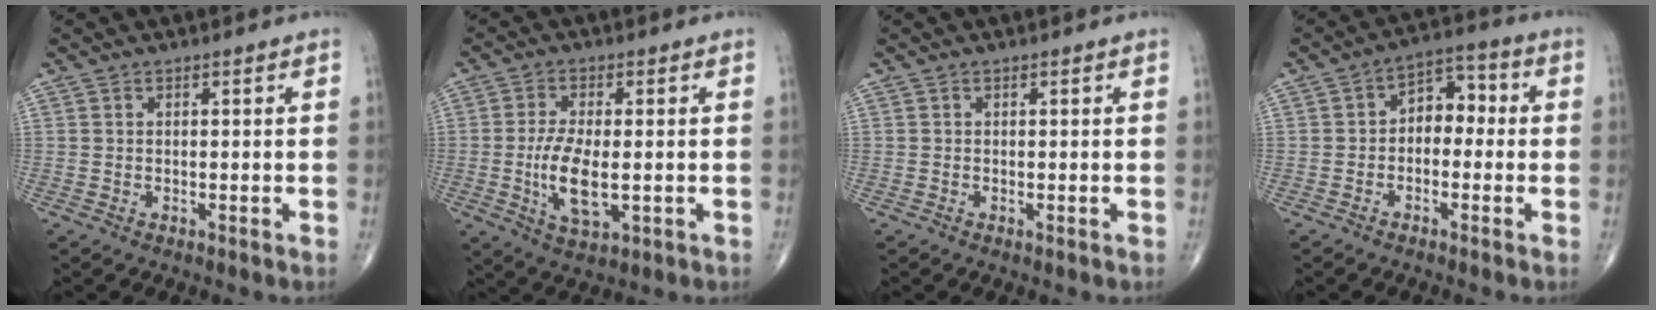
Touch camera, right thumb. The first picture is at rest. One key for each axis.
{"total": 8.9, "fx": -1.2, "fy": 3.7, "fz": 8.0, "tx": -0.156, "ty": -0.009, "tz": -0.019}
{"total": 0.0}
{"total": 6.7, "fx": -0.5, "fy": 4.6, "fz": 4.8, "tx": -0.040, "ty": 0.032, "tz": -0.024}